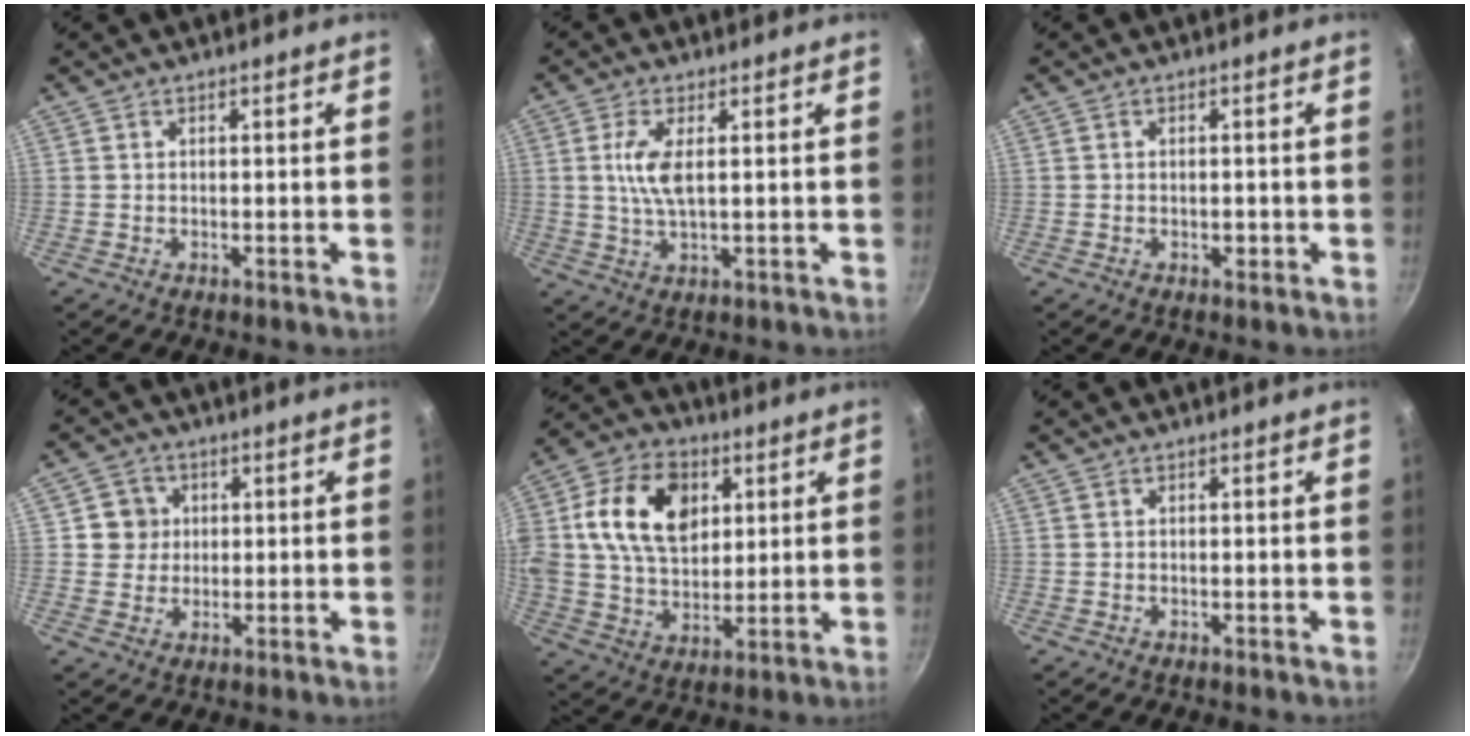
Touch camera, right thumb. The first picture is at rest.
{"total": 6.0, "force": [1.2, 2.1, 5.5], "torque": [-0.119, 0.000, 0.024]}
{"total": 1.4, "force": [-0.4, 0.8, 1.1], "torque": [-0.015, 0.001, -0.006]}
{"total": 5.1, "force": [1.0, 4.9, 1.0], "torque": [0.022, 0.003, 0.010]}
{"total": 18.0, "force": [4.7, 12.6, 11.9], "torque": [-0.189, 0.001, 0.076]}
{"total": 0.0}